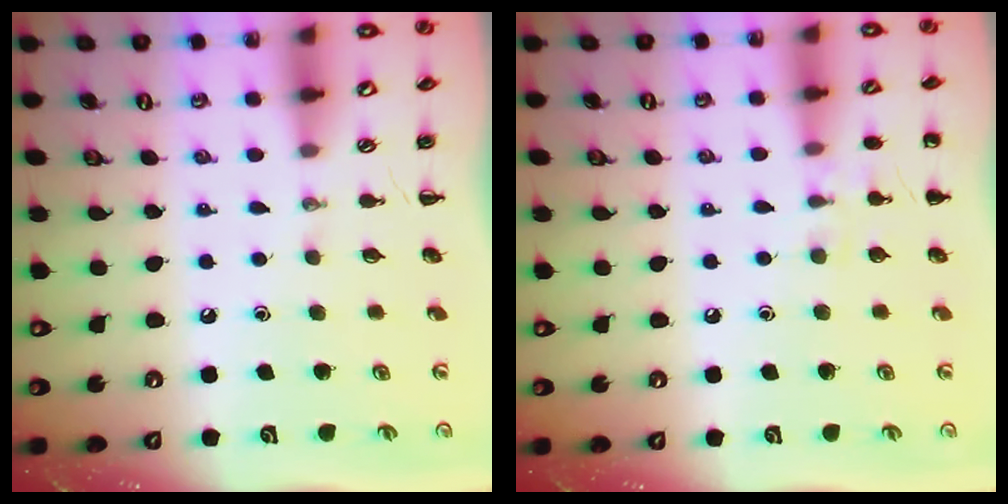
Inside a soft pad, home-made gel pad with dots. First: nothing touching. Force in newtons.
{"total": 6.8, "press": 6.5, "slide": 2.0}